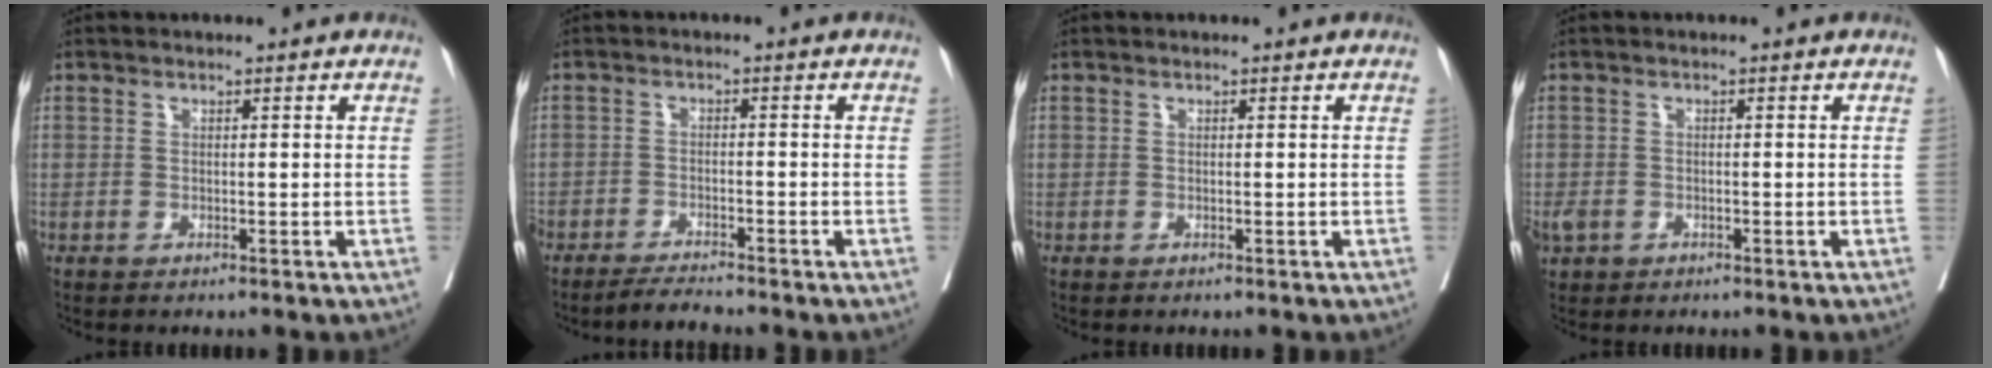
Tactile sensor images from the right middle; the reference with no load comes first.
{"total": 3.6, "force": [-3.4, -0.4, 1.1], "torque": [-0.015, -0.013, -0.060]}
{"total": 0.0}
{"total": 2.8, "force": [-1.5, 2.0, 1.2], "torque": [-0.028, -0.002, -0.024]}